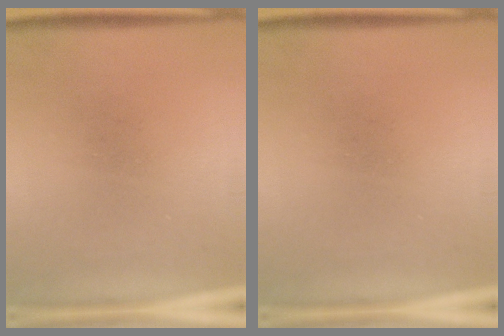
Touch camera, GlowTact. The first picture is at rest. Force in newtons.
{"total": 0.0}